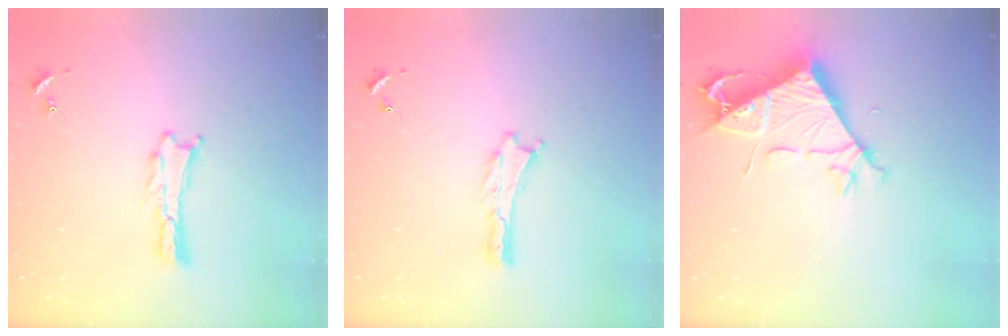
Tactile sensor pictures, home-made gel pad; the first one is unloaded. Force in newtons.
{"total": 0.0}
{"total": 7.4, "press": 7.4, "slide": 0.6}